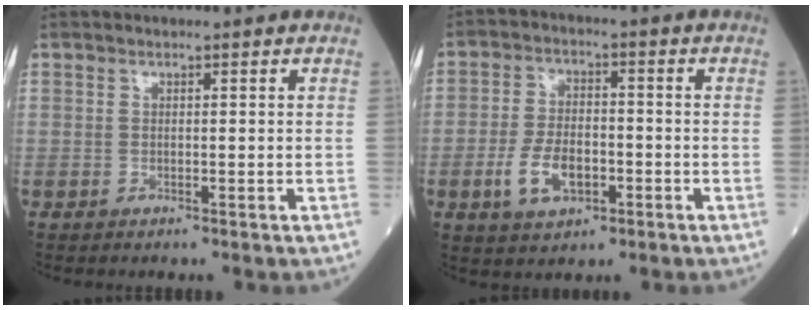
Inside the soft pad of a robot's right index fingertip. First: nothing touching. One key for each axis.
{"total": 7.3, "fx": -2.5, "fy": 3.9, "fz": 5.6, "tx": -0.116, "ty": 0.005, "tz": -0.042}